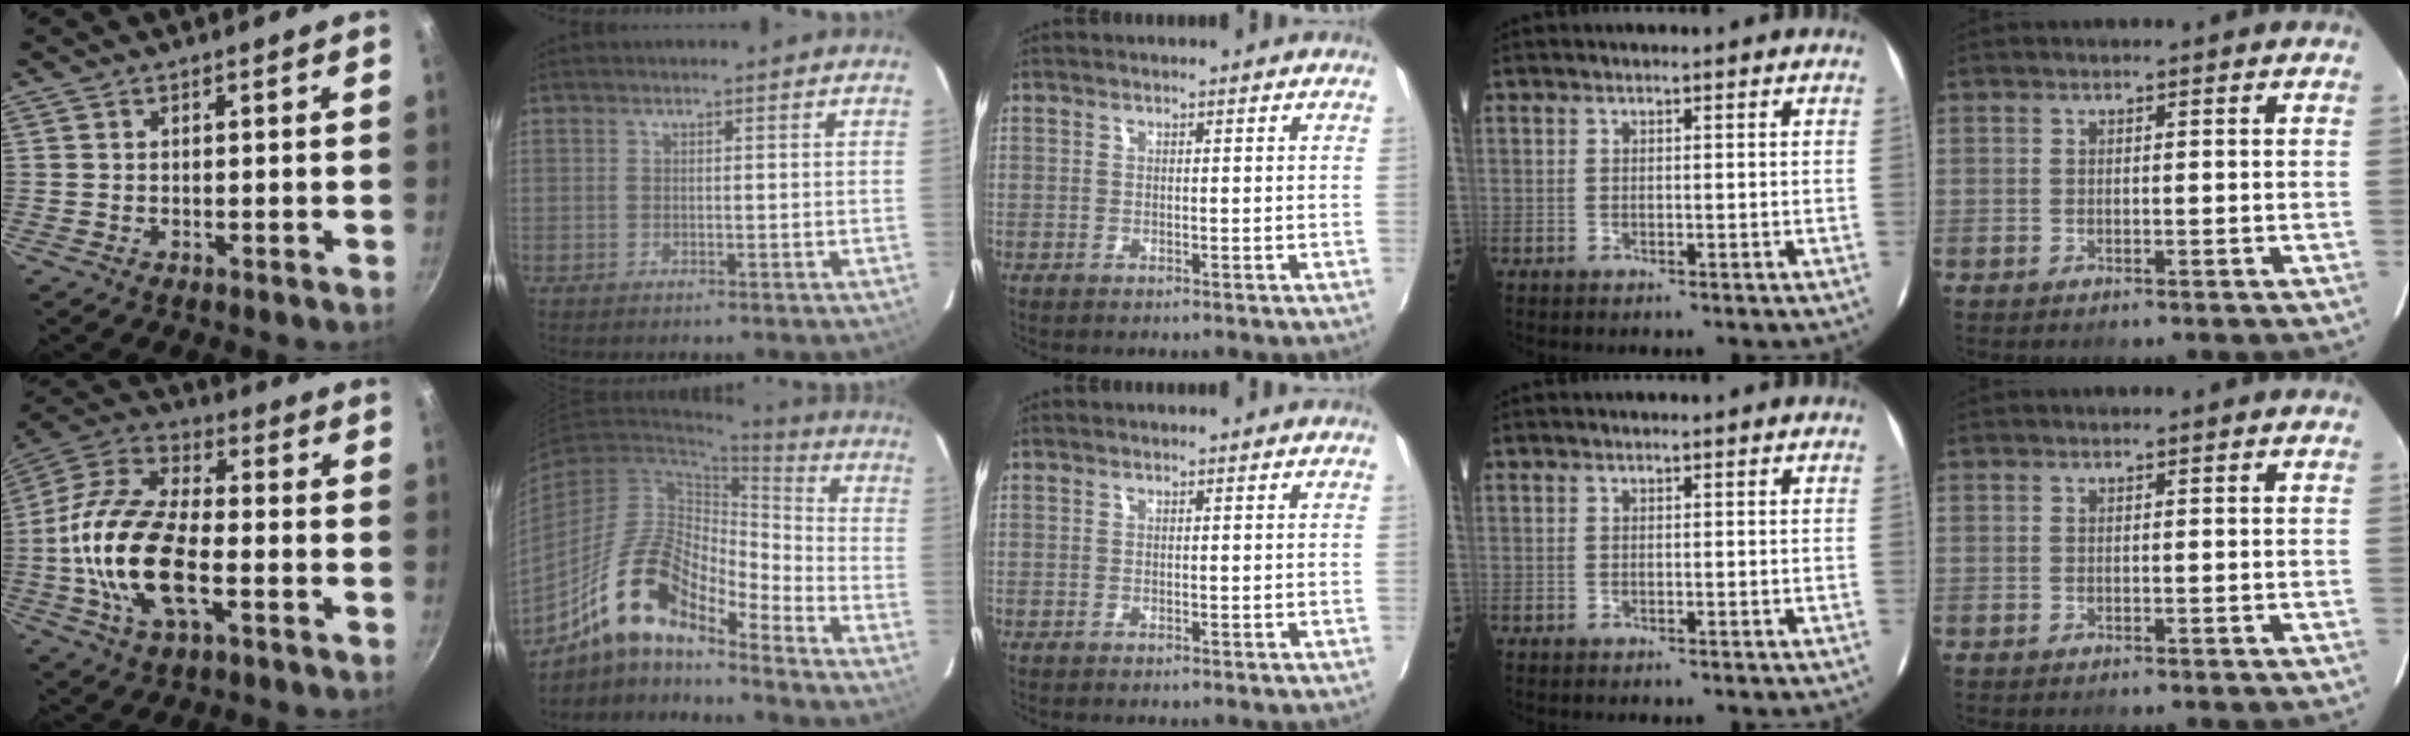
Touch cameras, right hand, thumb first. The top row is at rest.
{"thumb": {"total": 19.6, "force": [-4.1, 9.4, 16.7], "torque": [-0.316, 0.032, -0.094]}, "index": {"total": 14.9, "force": [-11.3, 4.6, 8.6], "torque": [-0.160, 0.009, -0.220]}}